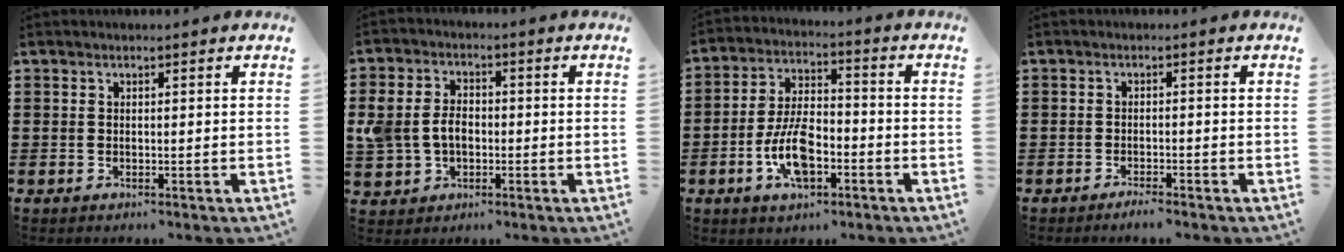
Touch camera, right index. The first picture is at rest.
{"total": 5.4, "force": [-0.5, 4.0, 3.6], "torque": [-0.096, 0.003, -0.016]}
{"total": 9.1, "force": [-3.4, 4.4, 7.2], "torque": [-0.157, 0.002, -0.064]}
{"total": 1.7, "force": [-1.6, -0.2, 0.5], "torque": [-0.010, -0.002, -0.030]}